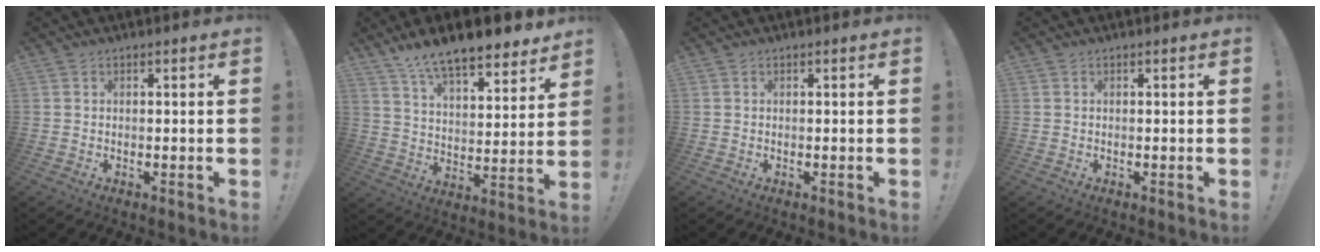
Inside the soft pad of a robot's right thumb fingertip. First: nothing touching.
{"total": 13.1, "force": [10.7, 4.0, 6.4], "torque": [-0.112, -0.079, 0.187]}
{"total": 0.0}
{"total": 0.0}